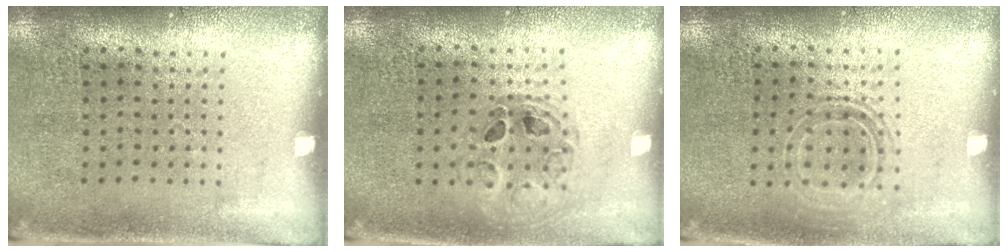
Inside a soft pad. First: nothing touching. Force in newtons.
{"total": 0.5, "press": 0.4, "slide": 0.2}
{"total": 1.5, "press": 1.2, "slide": 0.9}